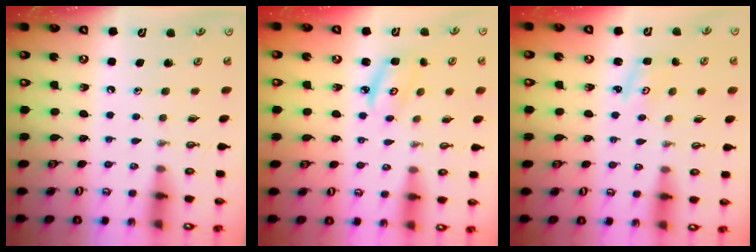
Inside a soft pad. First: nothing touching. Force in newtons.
{"total": 4.3, "press": 4.2, "slide": 0.3}
{"total": 2.3, "press": 2.2, "slide": 0.4}